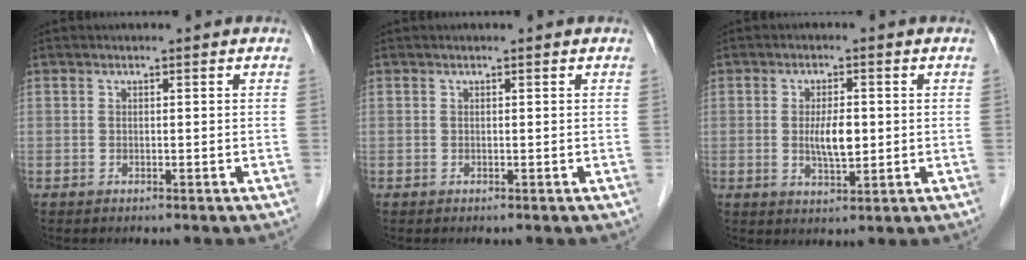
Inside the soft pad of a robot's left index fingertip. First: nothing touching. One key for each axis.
{"total": 0.0}
{"total": 4.7, "fx": 0.0, "fy": 1.5, "fz": 4.5, "tx": -0.086, "ty": -0.005, "tz": 0.003}